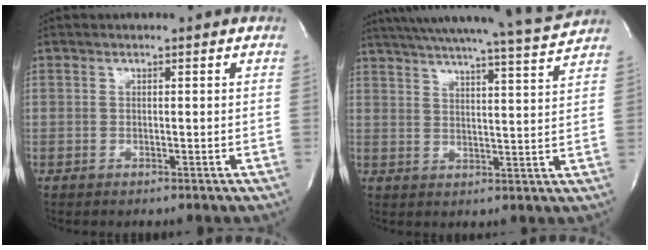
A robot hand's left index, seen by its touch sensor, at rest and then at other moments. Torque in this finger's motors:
{"motor_torque": [0.59, -0.64, 0.39, 0.12]}